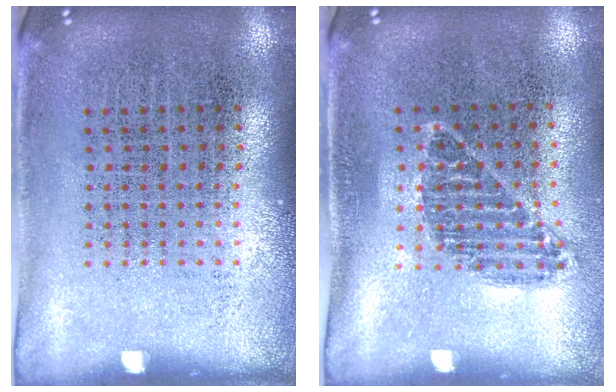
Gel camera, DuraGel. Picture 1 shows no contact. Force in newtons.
{"total": 1.0, "press": 0.8, "slide": 0.5}